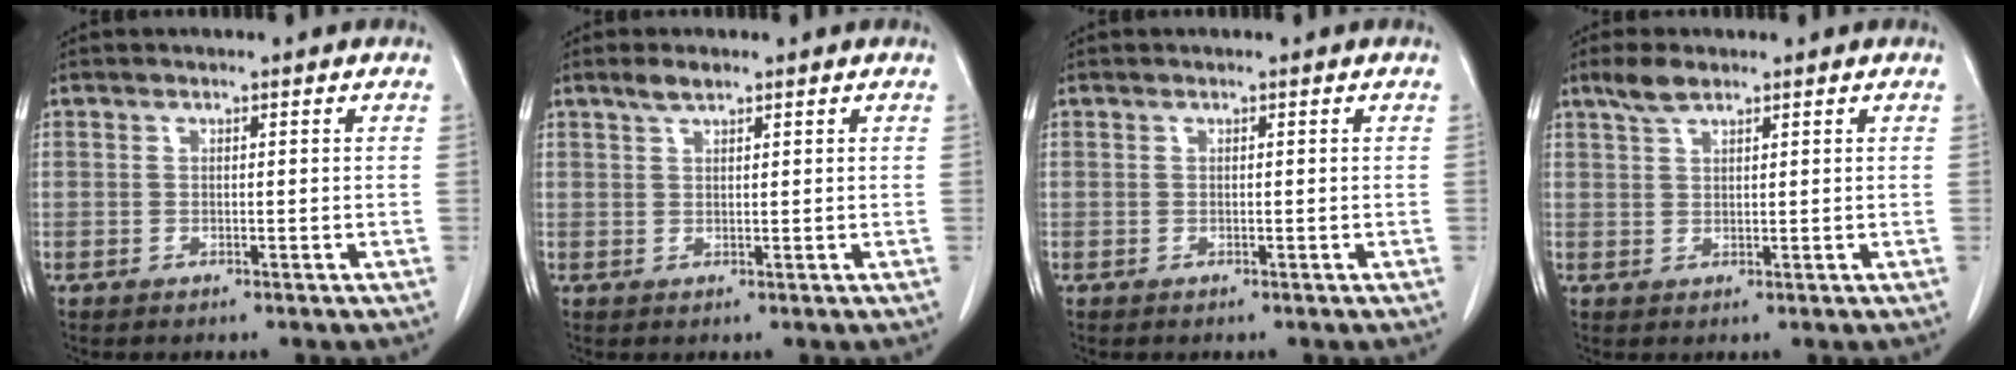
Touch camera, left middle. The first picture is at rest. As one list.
[{"total": 2.0, "force": [1.6, 0.5, 1.2], "torque": [-0.027, 0.004, 0.031]}, {"total": 0.0}, {"total": 3.0, "force": [2.3, 0.8, 1.7], "torque": [-0.042, 0.006, 0.047]}]